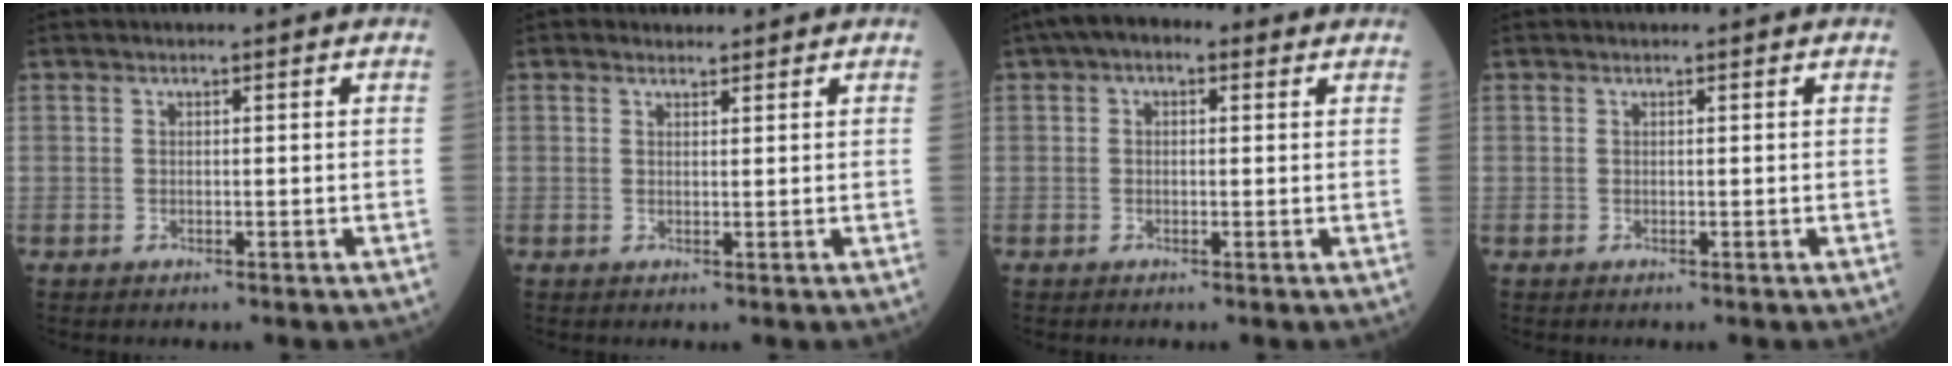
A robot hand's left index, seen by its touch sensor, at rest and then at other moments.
{"total": 1.2, "force": [1.1, 0.6, 0.1], "torque": [-0.008, 0.005, 0.015]}
{"total": 4.7, "force": [2.3, 2.6, 3.2], "torque": [-0.052, 0.033, 0.028]}
{"total": 0.0}